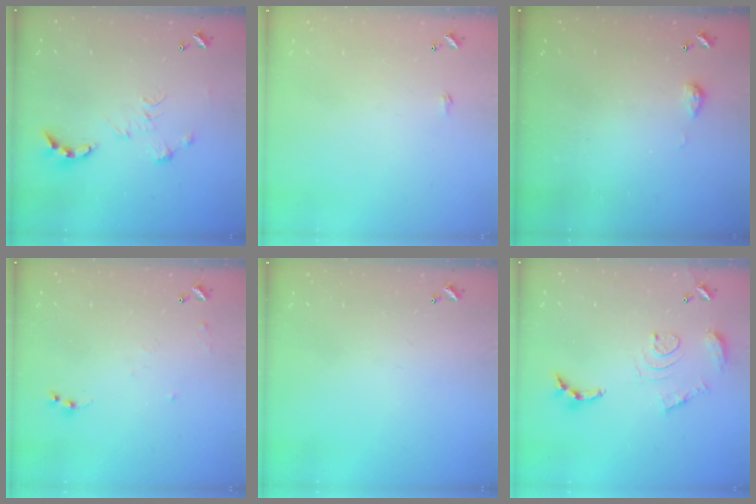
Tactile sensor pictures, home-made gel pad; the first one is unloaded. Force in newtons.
{"total": 0.6, "press": 0.6, "slide": 0.2}
{"total": 3.3, "press": 3.2, "slide": 0.5}
{"total": 6.6, "press": 6.6, "slide": 0.6}
{"total": 0.0}
{"total": 12.6, "press": 12.5, "slide": 1.3}